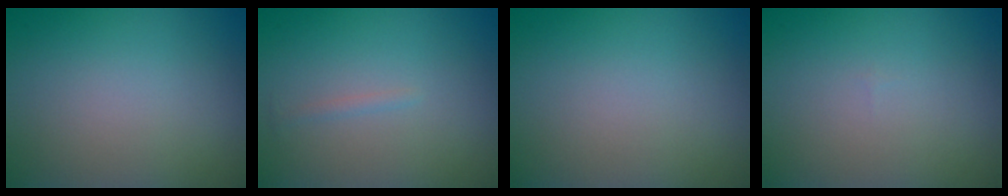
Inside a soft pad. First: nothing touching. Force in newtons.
{"total": 0.6, "press": 0.6, "slide": 0.0}
{"total": 0.0}
{"total": 0.0}